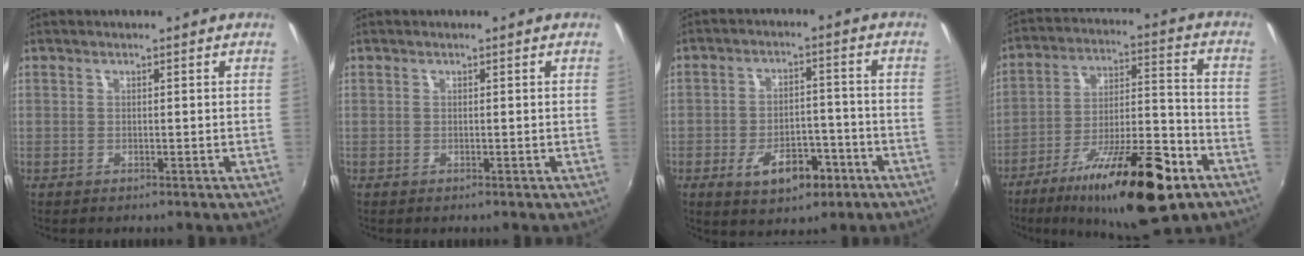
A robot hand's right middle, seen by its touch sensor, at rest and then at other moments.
{"total": 0.0}
{"total": 8.5, "force": [-3.9, 4.5, 6.1], "torque": [-0.114, 0.003, -0.047]}
{"total": 22.6, "force": [-13.1, 6.5, 17.2], "torque": [-0.287, -0.025, -0.205]}